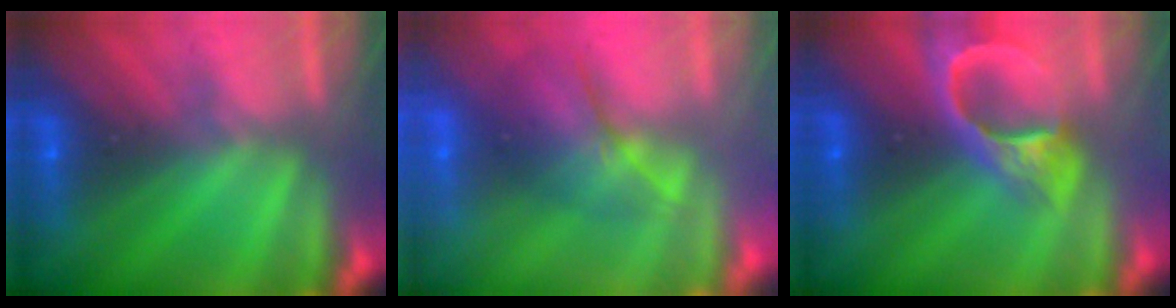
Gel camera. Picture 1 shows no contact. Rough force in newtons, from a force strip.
{"total": 2.3}
{"total": 5.1}